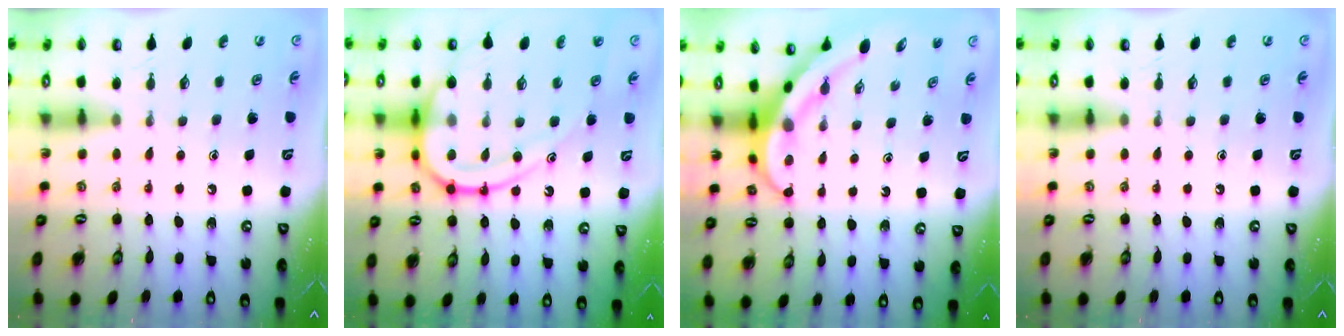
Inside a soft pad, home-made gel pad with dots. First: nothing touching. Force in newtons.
{"total": 18.6, "press": 18.5, "slide": 1.9}
{"total": 7.0, "press": 6.9, "slide": 0.7}
{"total": 0.0}